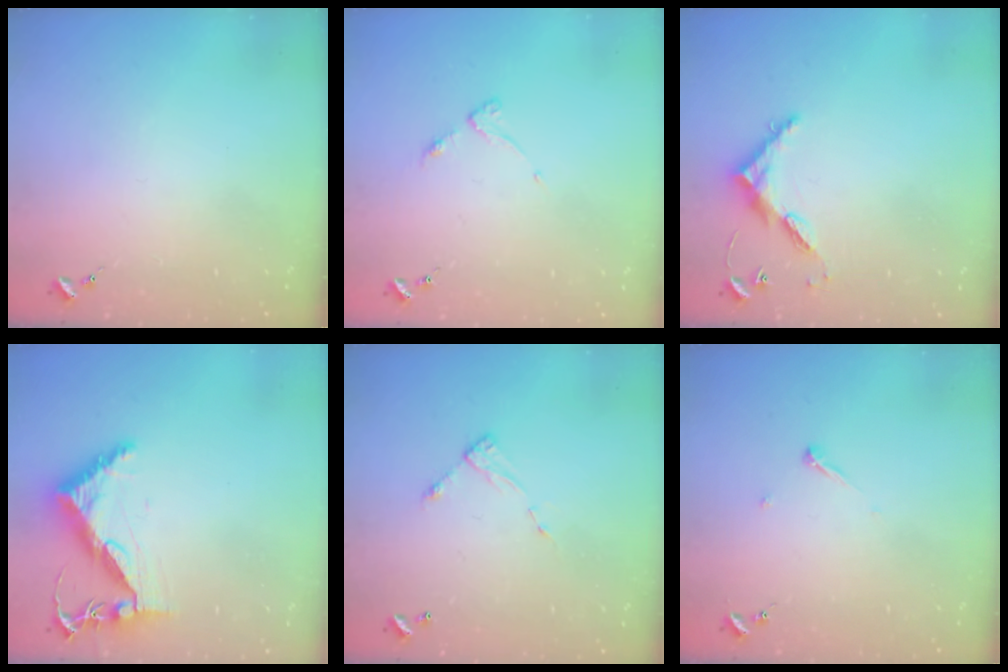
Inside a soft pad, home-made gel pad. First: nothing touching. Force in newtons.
{"total": 3.5, "press": 3.5, "slide": 0.5}
{"total": 6.8, "press": 6.8, "slide": 0.5}
{"total": 8.3, "press": 8.2, "slide": 1.2}
{"total": 6.0, "press": 6.0, "slide": 0.4}
{"total": 3.2, "press": 3.2, "slide": 0.3}